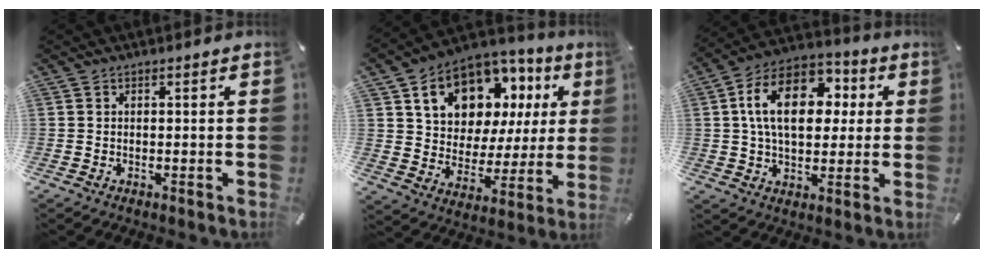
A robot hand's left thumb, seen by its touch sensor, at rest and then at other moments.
{"total": 15.0, "force": [8.2, 10.7, 6.6], "torque": [-0.115, -0.047, 0.149]}
{"total": 17.0, "force": [3.6, 11.5, 12.1], "torque": [-0.215, 0.003, 0.062]}